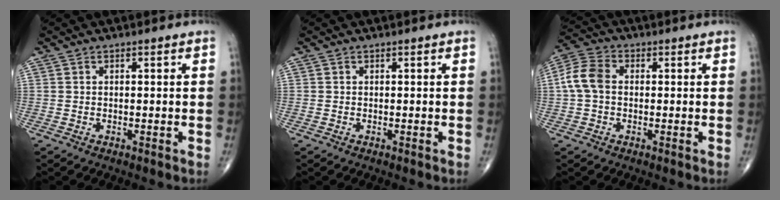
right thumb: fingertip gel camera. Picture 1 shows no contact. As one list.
[{"total": 0.0}, {"total": 6.7, "force": [0.2, 4.7, 4.8], "torque": [-0.105, 0.020, -0.003]}]